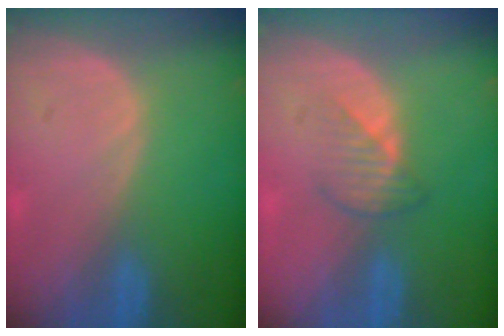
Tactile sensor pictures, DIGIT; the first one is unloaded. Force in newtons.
{"total": 3.0, "press": 2.9, "slide": 0.7}